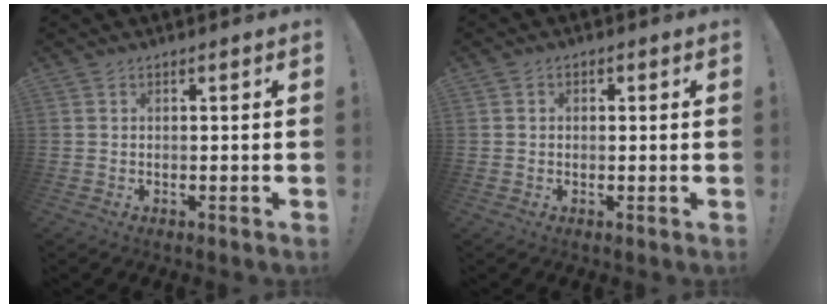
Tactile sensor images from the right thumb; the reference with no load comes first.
{"total": 1.3, "force": [-0.3, 1.2, 0.6], "torque": [-0.005, 0.003, -0.007]}